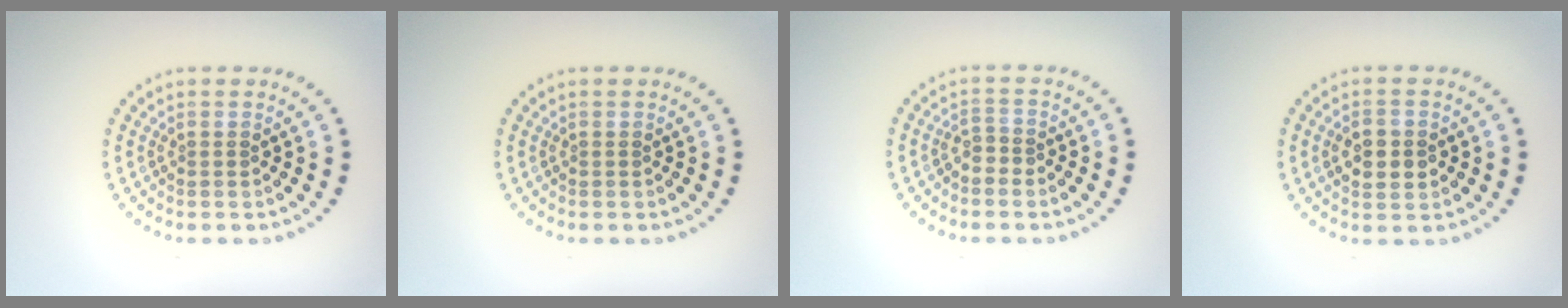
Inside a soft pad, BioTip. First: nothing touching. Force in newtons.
{"total": 0.0}
{"total": 1.1, "press": 0.7, "slide": 0.8}
{"total": 3.0, "press": 3.0, "slide": 0.0}